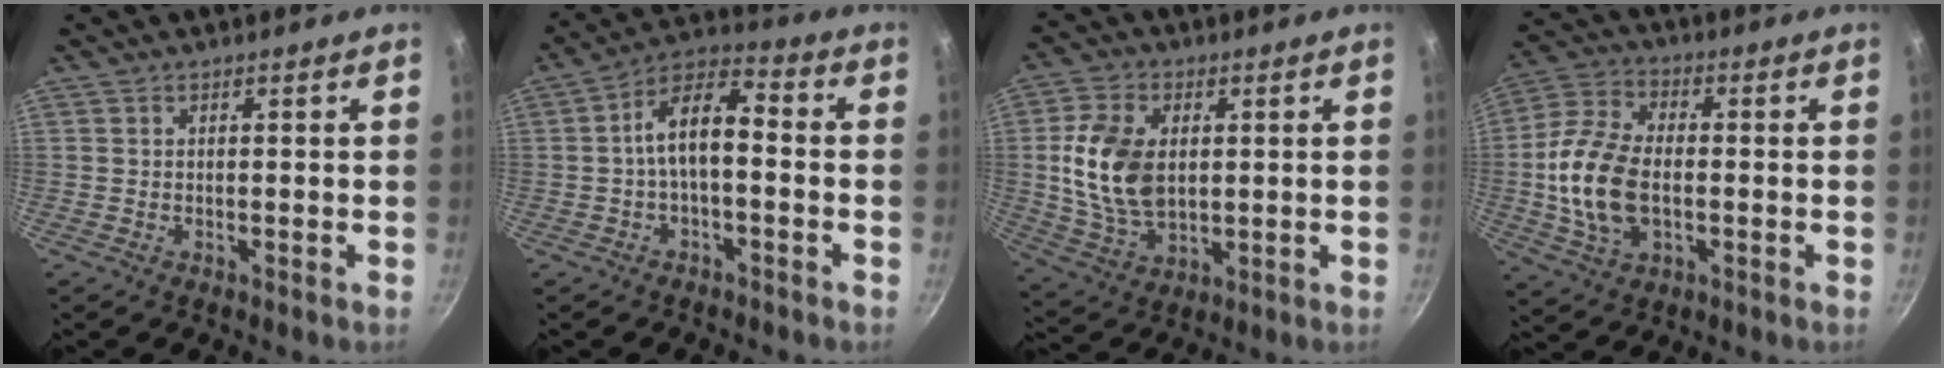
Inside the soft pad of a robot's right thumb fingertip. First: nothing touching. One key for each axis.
{"total": 9.5, "fx": -1.1, "fy": 4.5, "fz": 8.3, "tx": -0.136, "ty": 0.044, "tz": -0.031}
{"total": 13.9, "fx": 1.5, "fy": 9.0, "fz": 10.4, "tx": -0.185, "ty": -0.010, "tz": 0.033}
{"total": 14.5, "fx": -1.5, "fy": 8.9, "fz": 11.4, "tx": -0.218, "ty": 0.019, "tz": -0.035}